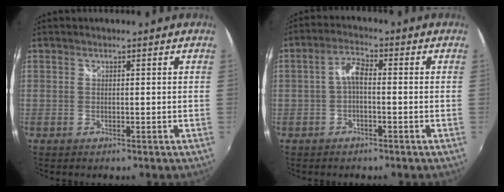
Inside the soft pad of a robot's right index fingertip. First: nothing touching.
{"total": 3.6, "force": [-0.8, 1.4, 3.2], "torque": [-0.067, 0.013, -0.018]}